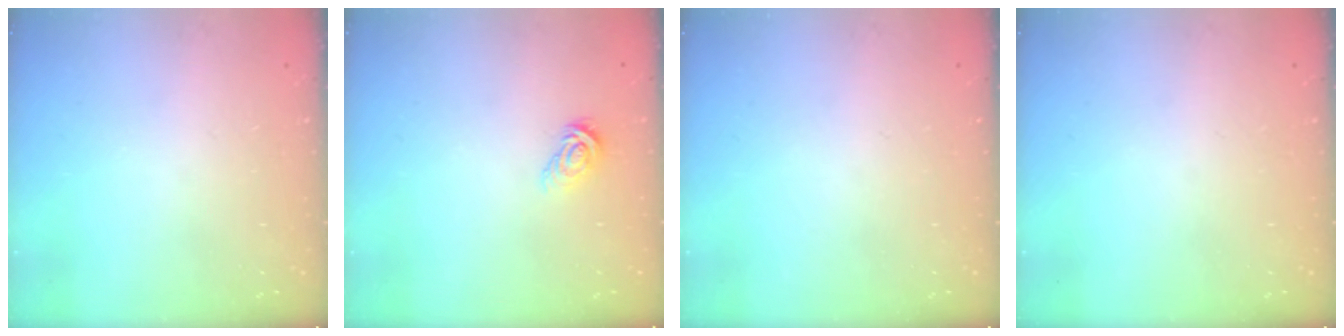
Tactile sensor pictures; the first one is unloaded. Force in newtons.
{"total": 6.6, "press": 6.6, "slide": 0.2}
{"total": 0.0}
{"total": 0.0}